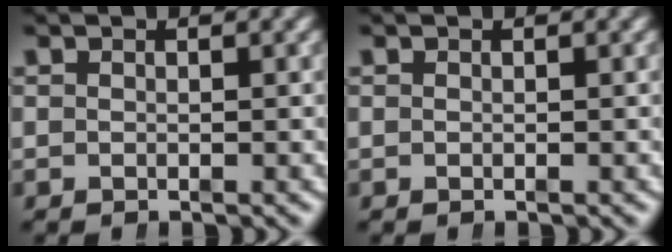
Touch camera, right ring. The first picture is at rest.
{"total": 0.0}